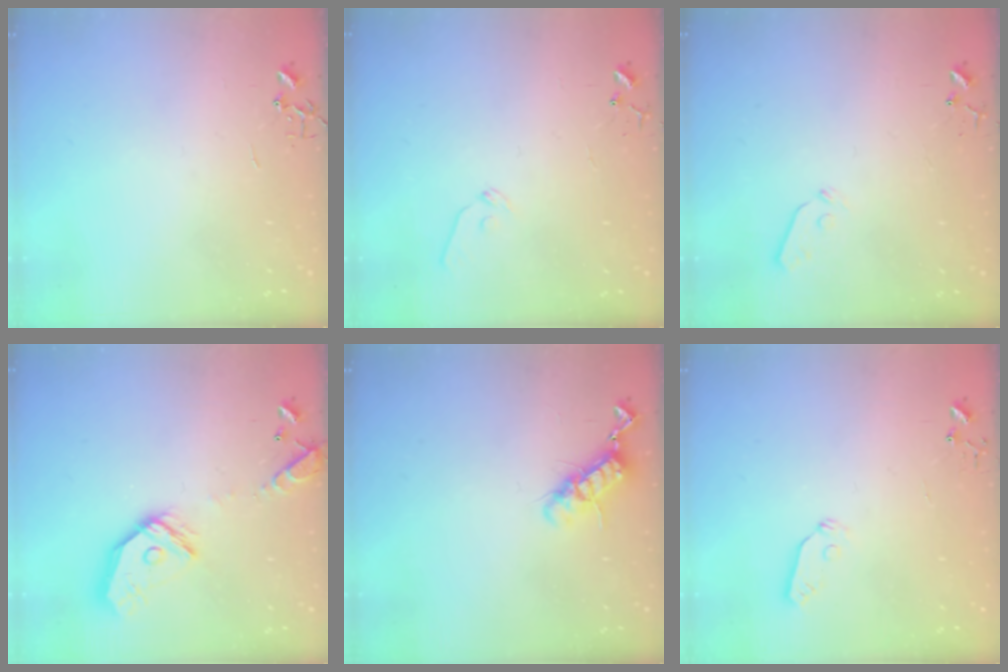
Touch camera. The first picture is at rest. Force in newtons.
{"total": 6.9, "press": 6.9, "slide": 0.7}
{"total": 3.7, "press": 3.6, "slide": 0.6}
{"total": 16.2, "press": 16.1, "slide": 2.1}
{"total": 11.1, "press": 11.1, "slide": 0.7}
{"total": 4.3, "press": 4.3, "slide": 0.3}